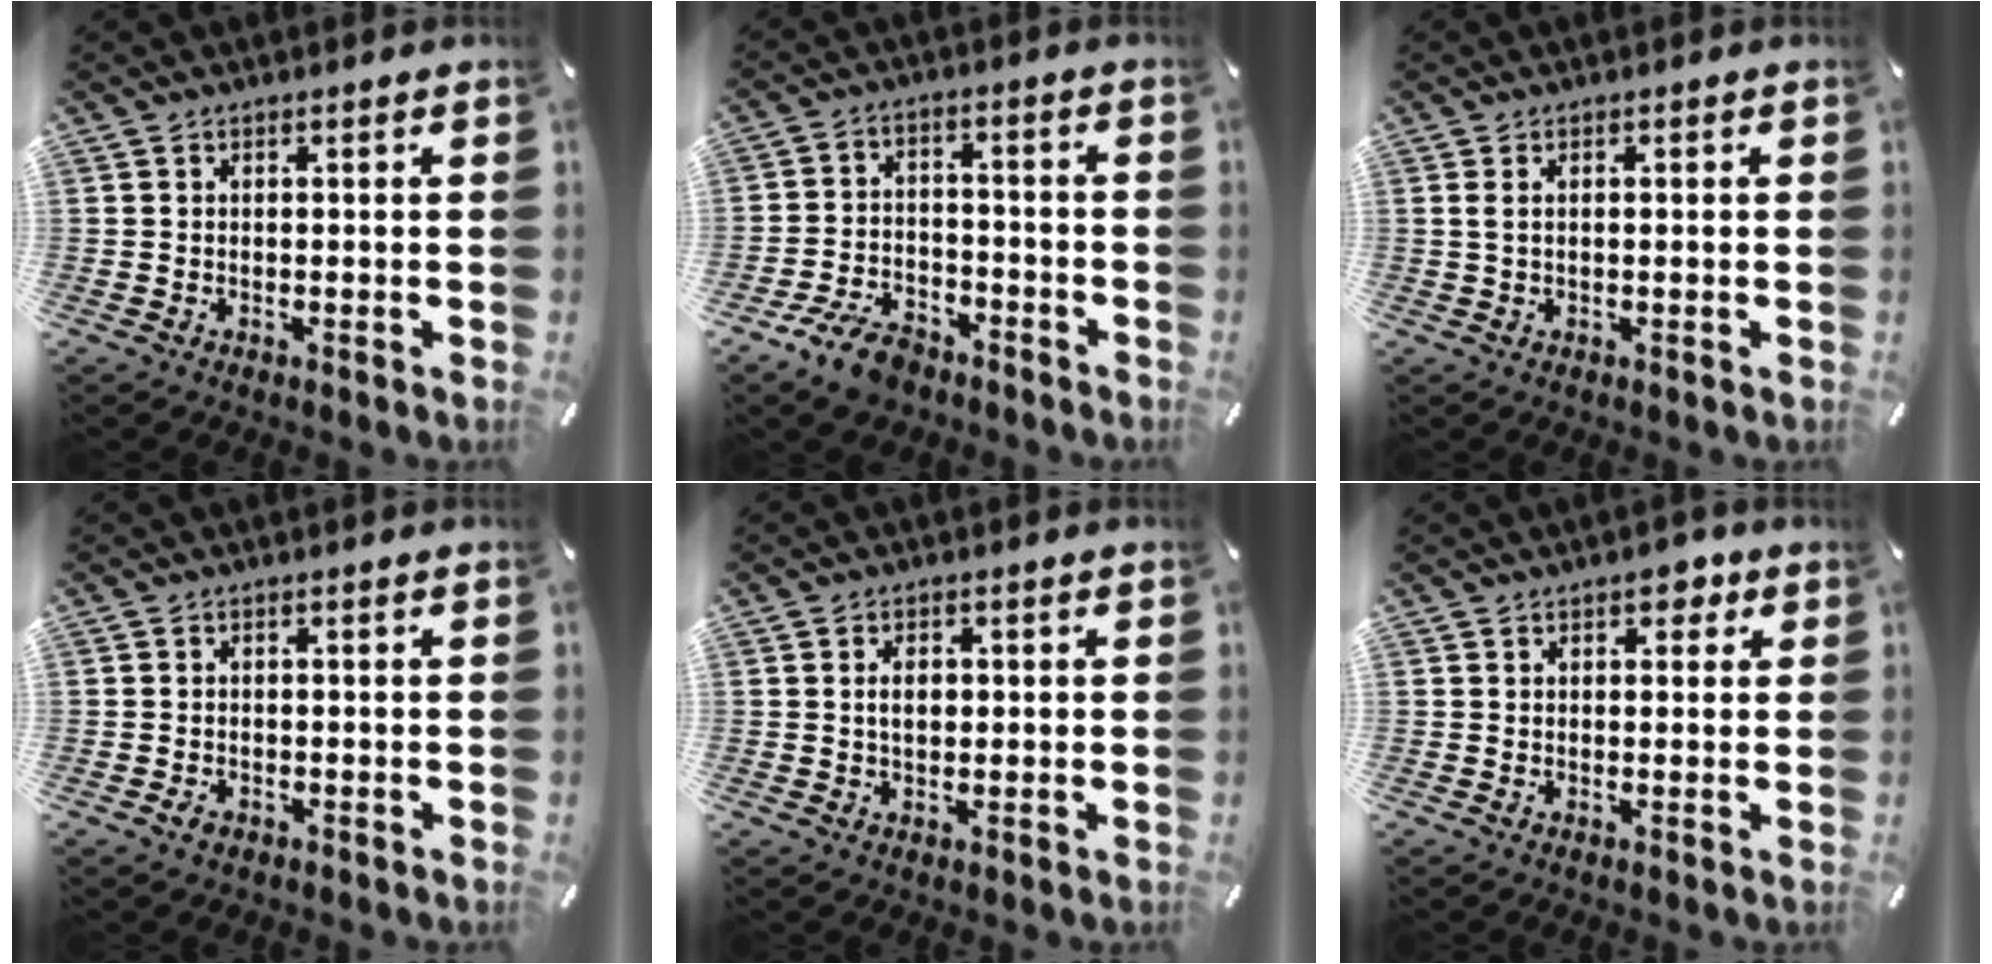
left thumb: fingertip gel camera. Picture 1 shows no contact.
{"total": 8.4, "force": [-6.1, 4.5, 3.7], "torque": [-0.071, 0.037, -0.113]}
{"total": 1.5, "force": [0.1, 0.6, 1.4], "torque": [-0.027, 0.001, 0.002]}
{"total": 1.3, "force": [-0.8, 0.9, 0.6], "torque": [-0.012, 0.005, -0.016]}
{"total": 3.3, "force": [0.3, 2.1, 2.5], "torque": [-0.044, 0.002, 0.002]}
{"total": 3.3, "force": [1.4, 2.1, 2.0], "torque": [-0.014, -0.004, 0.015]}